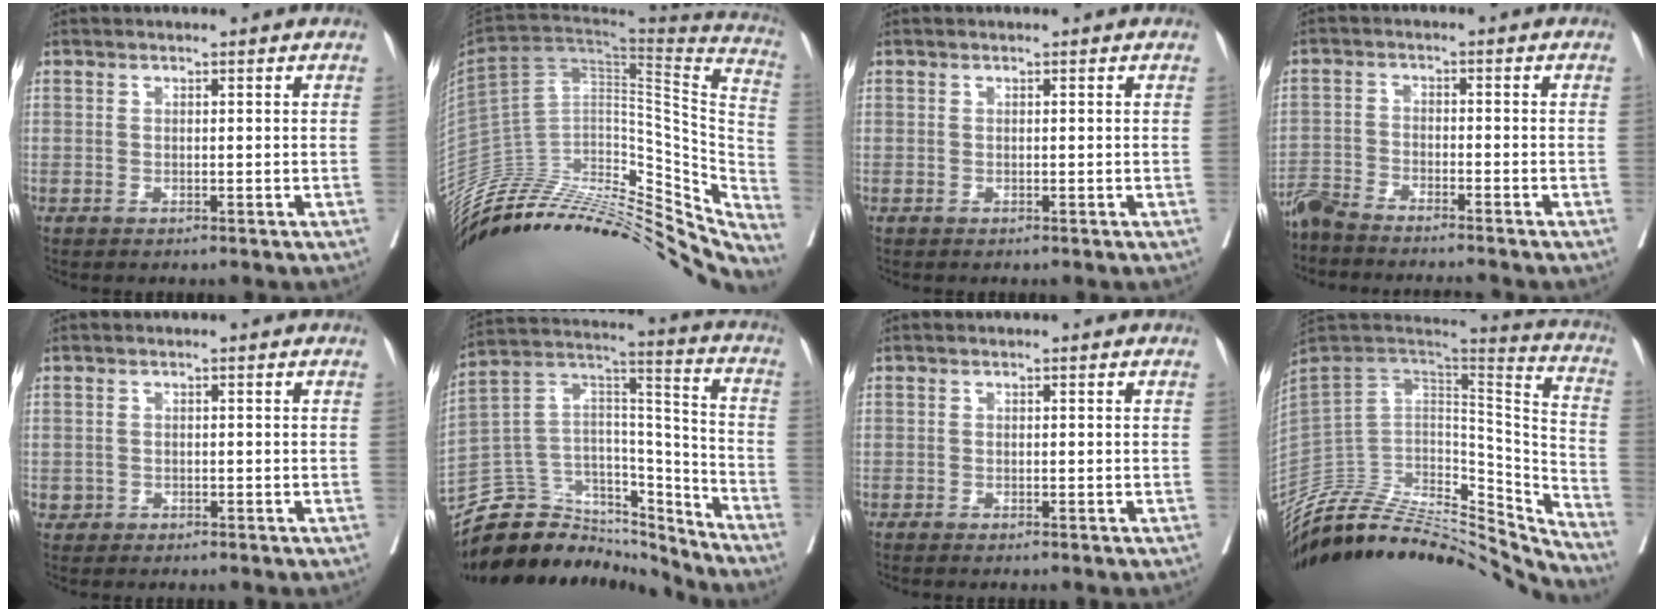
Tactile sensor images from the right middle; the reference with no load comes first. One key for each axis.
{"total": 38.7, "fx": -31.2, "fy": 14.7, "fz": 17.4, "tx": -0.236, "ty": -0.002, "tz": -0.436}
{"total": 0.0}
{"total": 7.5, "fx": -7.0, "fy": 0.0, "fz": 2.6, "tx": -0.034, "ty": -0.012, "tz": -0.119}
{"total": 0.9, "fx": -0.7, "fy": 0.6, "fz": 0.2, "tx": -0.006, "ty": 0.003, "tz": -0.011}
{"total": 20.9, "fx": -19.3, "fy": 7.2, "fz": 3.6, "tx": -0.074, "ty": 0.074, "tz": -0.316}
{"total": 2.8, "fx": -2.5, "fy": 0.1, "fz": 1.4, "tx": -0.018, "ty": -0.003, "tz": -0.032}
{"total": 36.4, "fx": -33.2, "fy": 8.3, "fz": 12.4, "tx": -0.169, "ty": -0.023, "tz": -0.487}